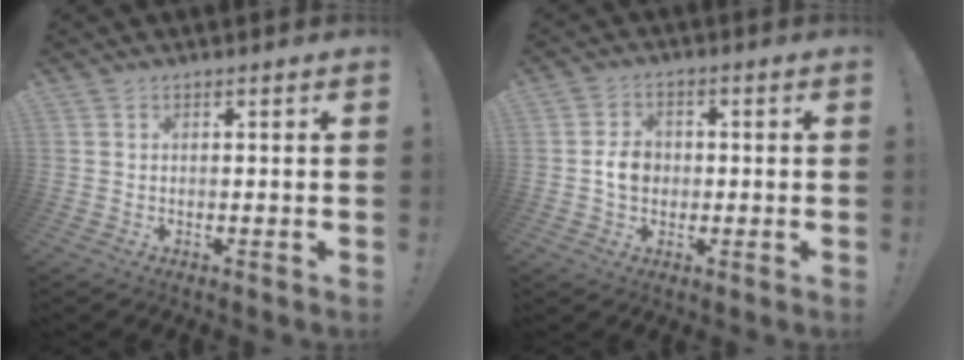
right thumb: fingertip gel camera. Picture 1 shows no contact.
{"total": 6.0, "force": [-0.7, 4.8, 3.5], "torque": [-0.056, 0.008, -0.012]}